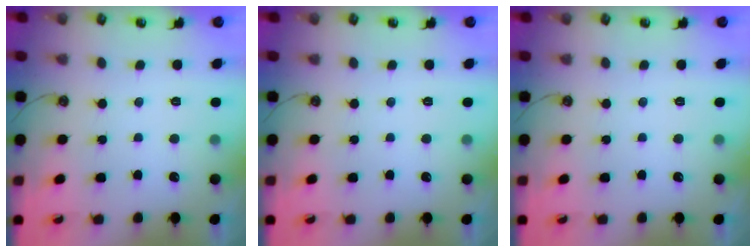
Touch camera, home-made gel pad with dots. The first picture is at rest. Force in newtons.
{"total": 0.0}
{"total": 0.0}